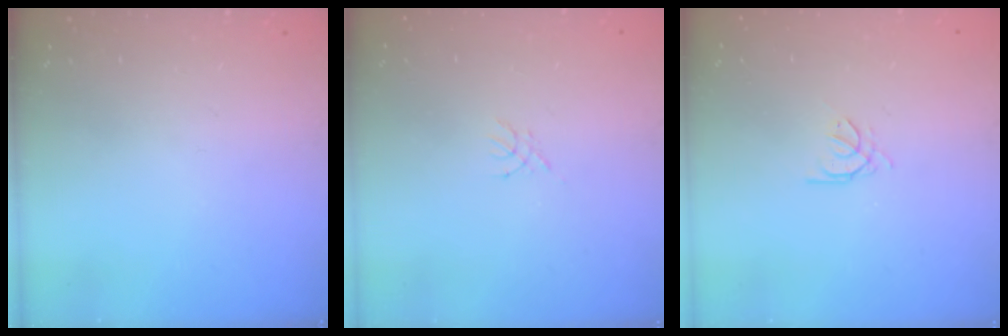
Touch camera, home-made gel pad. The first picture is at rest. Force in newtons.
{"total": 1.4, "press": 1.4, "slide": 0.3}
{"total": 1.4, "press": 1.3, "slide": 0.3}